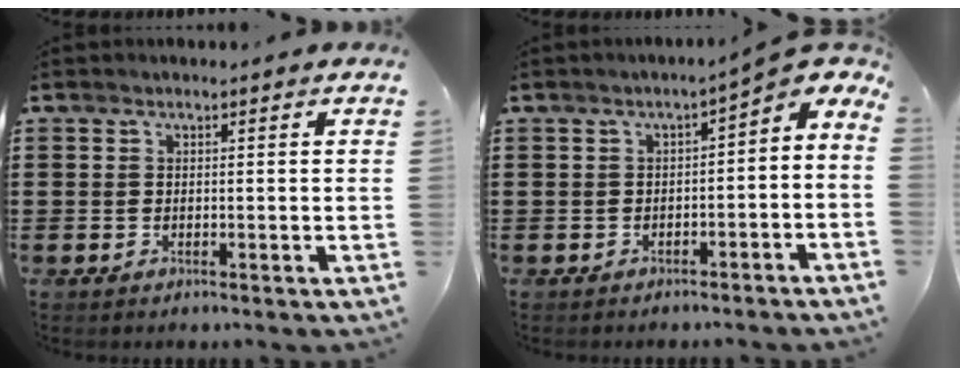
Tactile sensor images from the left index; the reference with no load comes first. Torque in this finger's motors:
{"motor_torque": [1.48, 0.16, 0.32, 0.08]}